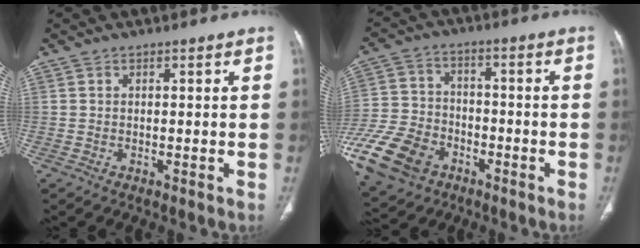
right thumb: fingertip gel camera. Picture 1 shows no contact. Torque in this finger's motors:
{"motor_torque": [1.74, 0.66, 0.63, -1.08, 0.48]}